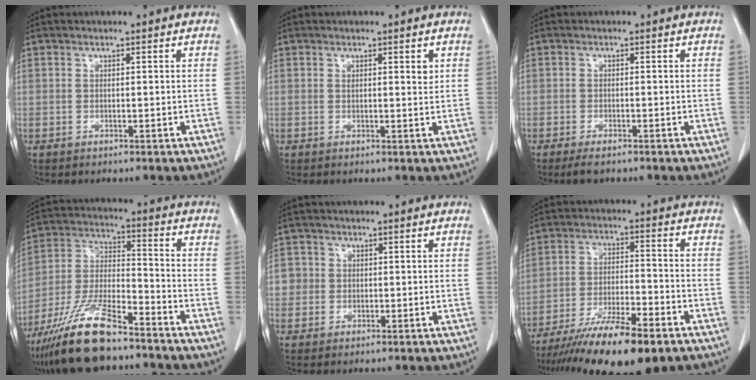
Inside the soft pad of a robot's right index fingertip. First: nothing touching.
{"total": 1.6, "force": [0.8, 0.5, 1.4], "torque": [-0.020, -0.004, 0.011]}
{"total": 2.3, "force": [-1.7, 0.5, 1.4], "torque": [-0.025, -0.004, -0.028]}
{"total": 15.0, "force": [-11.5, 2.9, 9.2], "torque": [-0.193, -0.013, -0.213]}
{"total": 3.0, "force": [0.1, 3.0, 0.1], "torque": [0.014, 0.008, 0.001]}
{"total": 16.1, "force": [-11.8, 2.4, 10.6], "torque": [-0.174, -0.028, -0.198]}